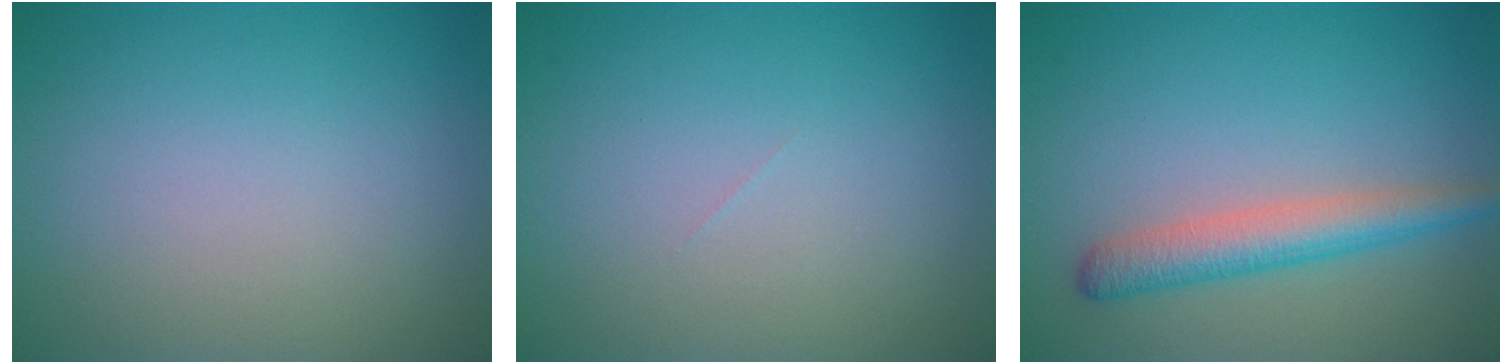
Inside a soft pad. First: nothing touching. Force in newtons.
{"total": 0.0}
{"total": 3.7, "press": 3.7, "slide": 0.1}